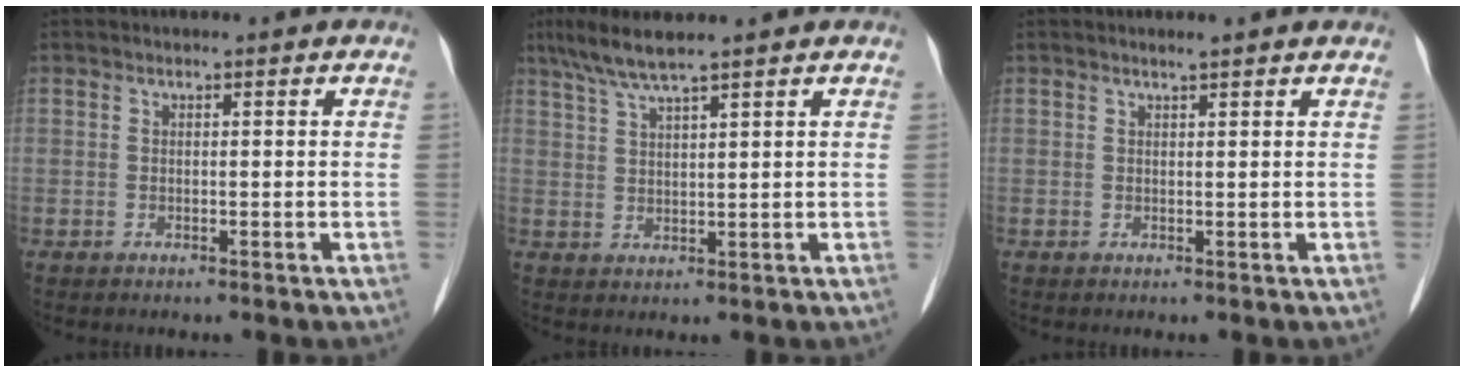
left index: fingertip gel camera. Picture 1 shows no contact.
{"total": 5.9, "force": [4.6, -0.2, 3.6], "torque": [-0.075, 0.019, 0.090]}
{"total": 1.8, "force": [1.6, 0.1, 0.9], "torque": [-0.015, 0.016, 0.025]}